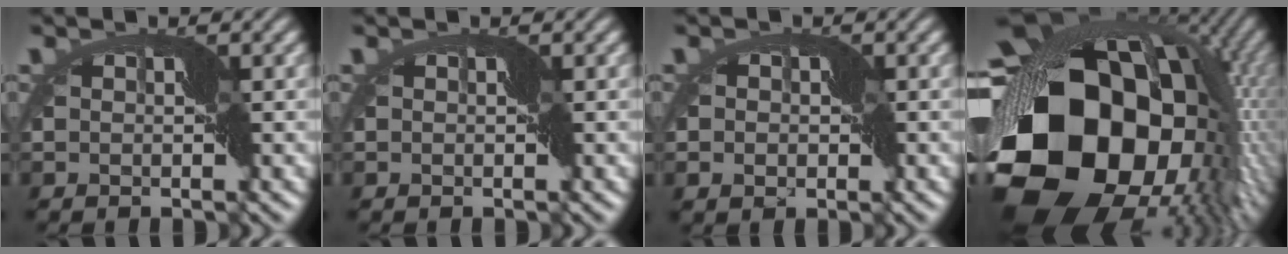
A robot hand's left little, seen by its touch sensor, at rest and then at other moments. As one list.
[{"total": 0.0}, {"total": 3.4, "force": [-1.1, 2.7, 1.7], "torque": [-0.019, 0.001, -0.025]}, {"total": 21.6, "force": [-3.7, 16.7, 13.1], "torque": [-0.250, -0.056, -0.084]}]